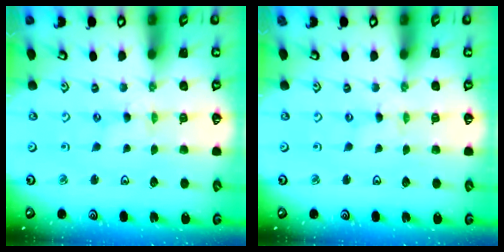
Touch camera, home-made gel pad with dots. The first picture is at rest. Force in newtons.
{"total": 0.0}